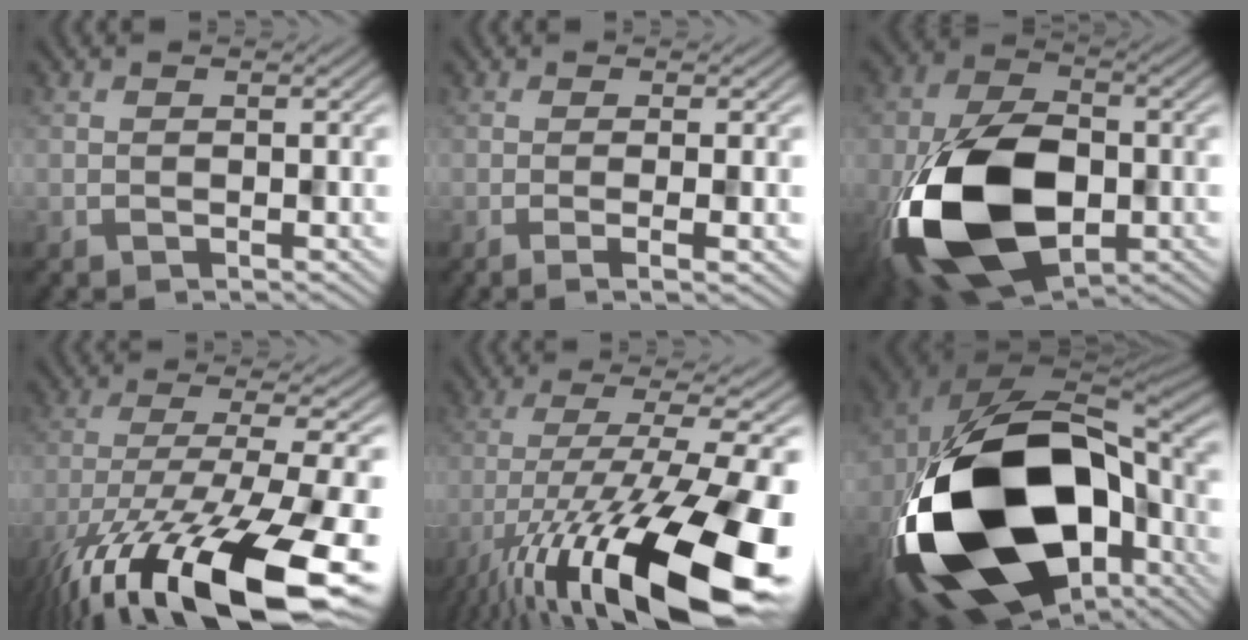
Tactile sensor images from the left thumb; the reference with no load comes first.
{"total": 3.1, "force": [-0.4, 0.5, 3.0], "torque": [-0.043, 0.004, -0.016]}
{"total": 18.5, "force": [-5.3, 11.4, 13.6], "torque": [-0.298, -0.047, -0.090]}
{"total": 18.2, "force": [-10.6, 4.8, 13.9], "torque": [-0.260, -0.042, -0.178]}
{"total": 19.6, "force": [-10.0, 5.4, 16.0], "torque": [-0.278, -0.018, -0.174]}
{"total": 23.6, "force": [-6.2, 14.8, 17.2], "torque": [-0.401, -0.072, -0.071]}